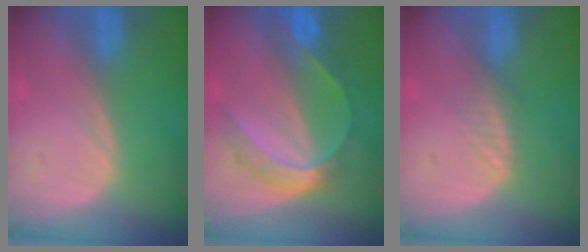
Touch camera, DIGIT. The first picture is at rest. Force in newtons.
{"total": 7.4, "press": 6.2, "slide": 4.0}
{"total": 2.0, "press": 2.0, "slide": 0.2}